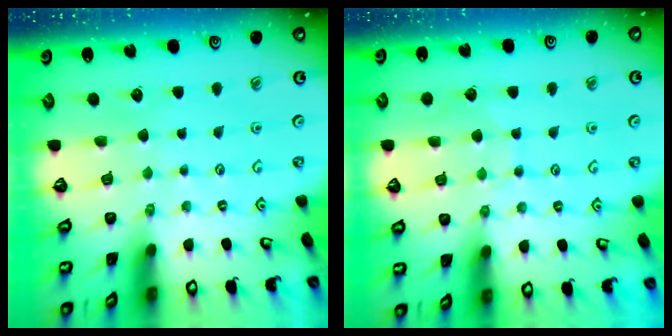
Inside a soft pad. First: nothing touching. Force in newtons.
{"total": 4.9, "press": 4.9, "slide": 0.5}